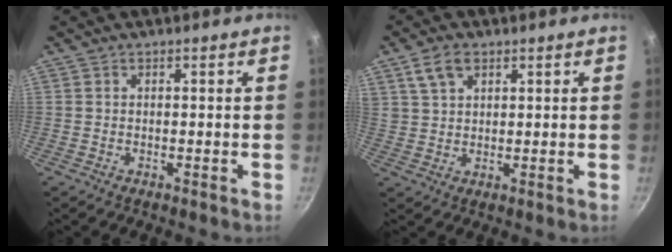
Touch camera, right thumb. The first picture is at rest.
{"total": 5.6, "force": [3.0, 3.4, 3.3], "torque": [-0.051, -0.001, 0.058]}